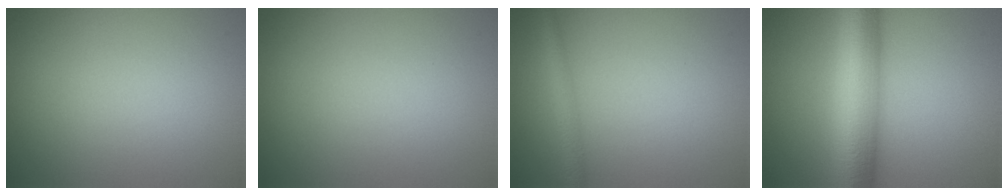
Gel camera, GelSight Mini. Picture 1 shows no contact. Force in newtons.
{"total": 0.0}
{"total": 1.7, "press": 1.7, "slide": 0.1}
{"total": 8.2, "press": 8.2, "slide": 0.2}